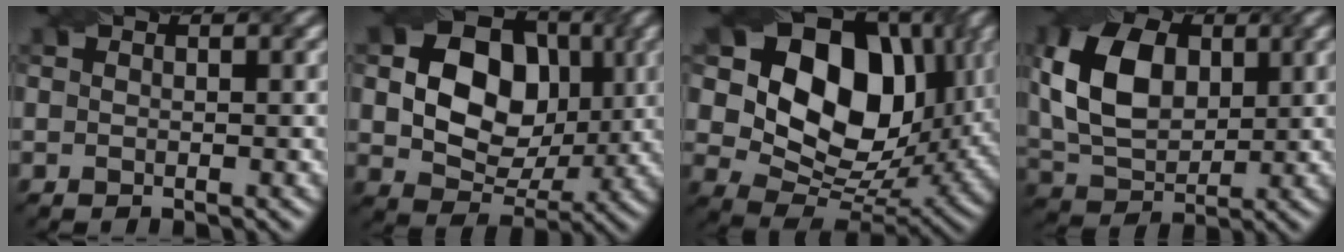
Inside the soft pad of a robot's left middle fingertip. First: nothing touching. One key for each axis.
{"total": 11.1, "fx": 1.7, "fy": 8.4, "fz": 7.0, "tx": -0.121, "ty": 0.011, "tz": 0.026}
{"total": 15.0, "fx": 4.5, "fy": 10.3, "fz": 9.9, "tx": -0.178, "ty": 0.011, "tz": 0.083}
{"total": 8.9, "fx": 1.9, "fy": 5.8, "fz": 6.4, "tx": -0.141, "ty": 0.012, "tz": 0.032}